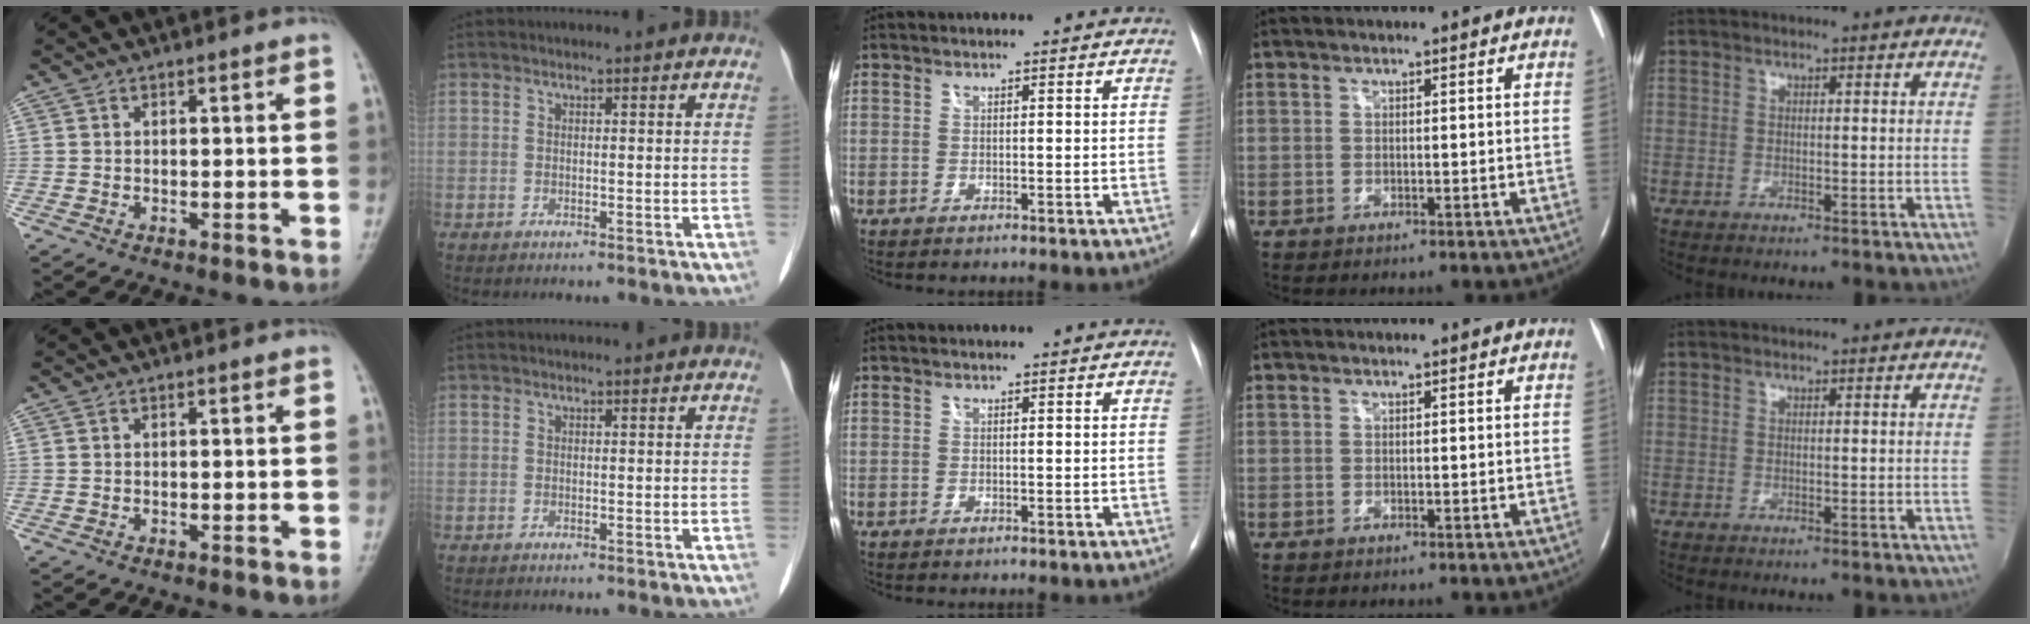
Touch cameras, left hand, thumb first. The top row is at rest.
{}